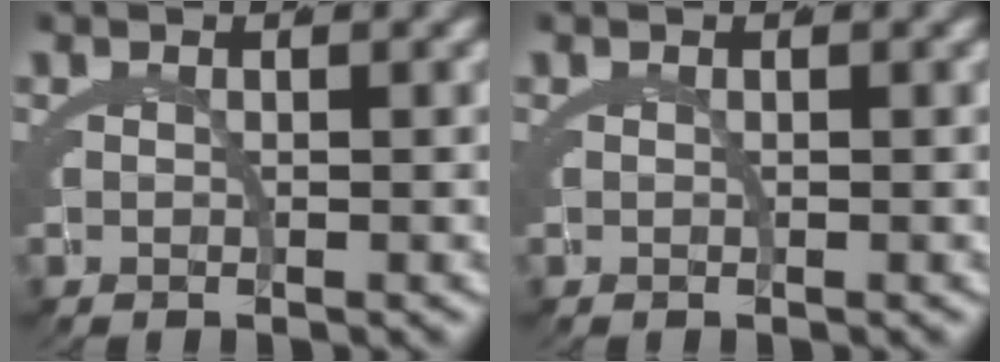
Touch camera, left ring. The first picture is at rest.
{"total": 0.0}